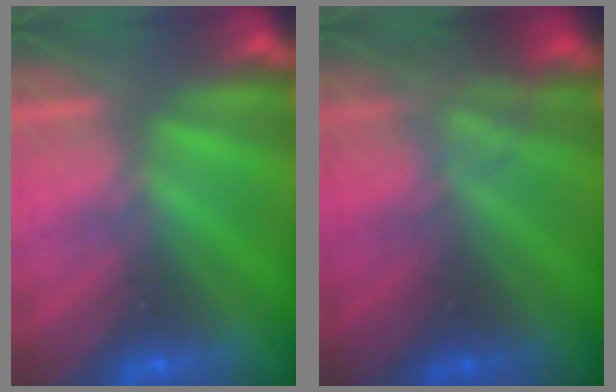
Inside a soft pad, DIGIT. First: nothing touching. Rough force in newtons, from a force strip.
{"total": 2.3}